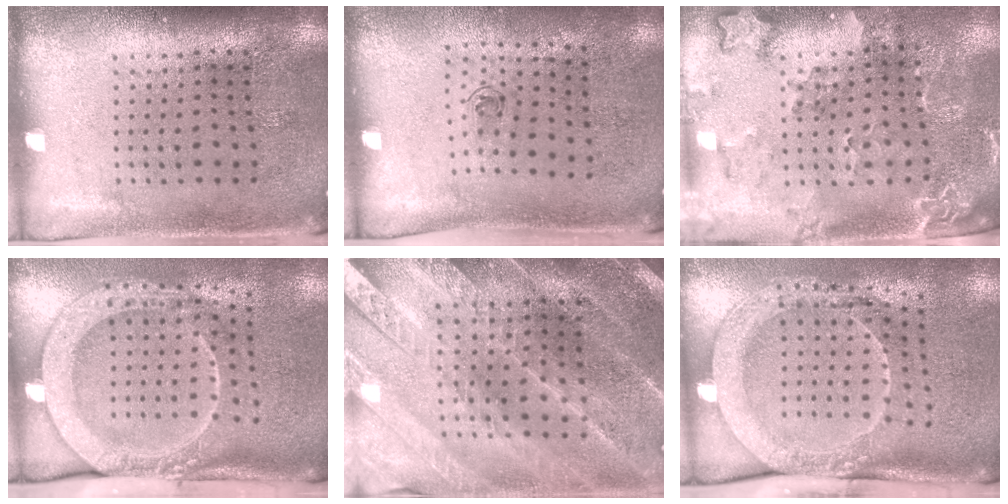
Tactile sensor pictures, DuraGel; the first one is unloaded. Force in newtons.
{"total": 0.6, "press": 0.4, "slide": 0.5}
{"total": 2.2, "press": 1.9, "slide": 1.1}
{"total": 2.8, "press": 2.0, "slide": 1.9}
{"total": 2.5, "press": 2.5, "slide": 0.3}
{"total": 2.2, "press": 2.1, "slide": 0.7}